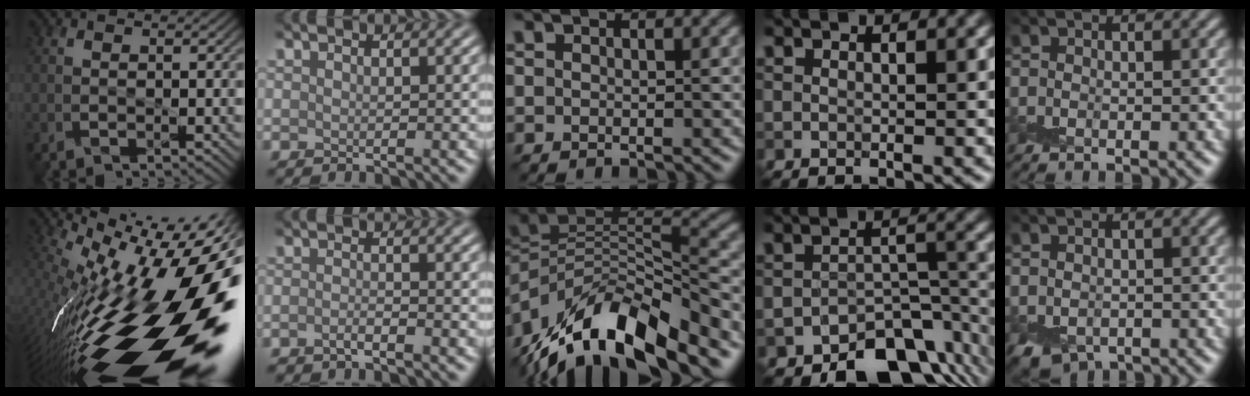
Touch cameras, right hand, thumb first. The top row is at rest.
{"thumb": {"total": 21.8, "force": [-4.8, 6.5, 20.2], "torque": [-0.324, -0.028, -0.084]}, "index": {"total": 1.4, "force": [-1.2, 0.1, 0.7], "torque": [-0.015, 0.000, -0.025]}, "middle": {"total": 12.0, "force": [-9.0, 3.1, 7.3], "torque": [-0.134, 0.017, -0.171]}, "ring": {"total": 9.2, "force": [-6.7, 4.6, 4.3], "torque": [-0.044, -0.019, -0.105]}, "little": {"total": 1.8, "force": [-0.3, 1.5, 0.9], "torque": [-0.017, -0.004, -0.008]}}